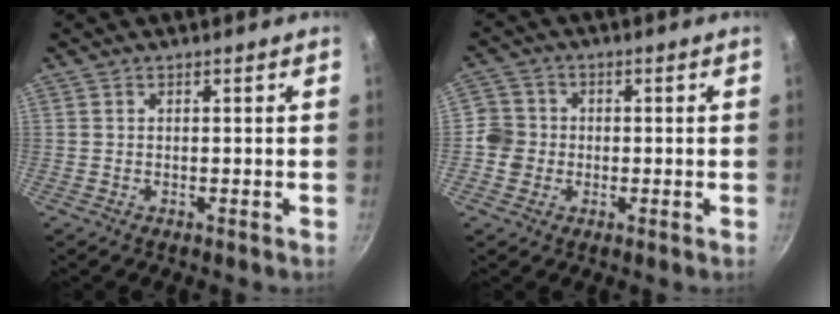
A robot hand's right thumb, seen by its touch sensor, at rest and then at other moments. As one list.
[{"total": 5.3, "force": [-0.7, 5.1, 1.2], "torque": [-0.001, 0.010, -0.021]}]